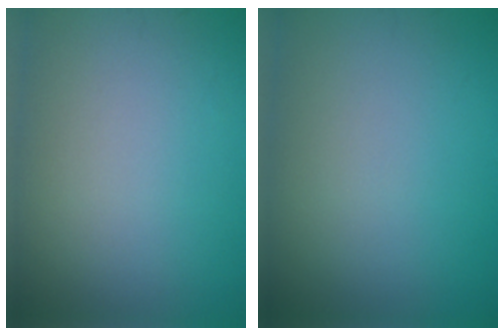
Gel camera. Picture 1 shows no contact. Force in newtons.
{"total": 0.0}